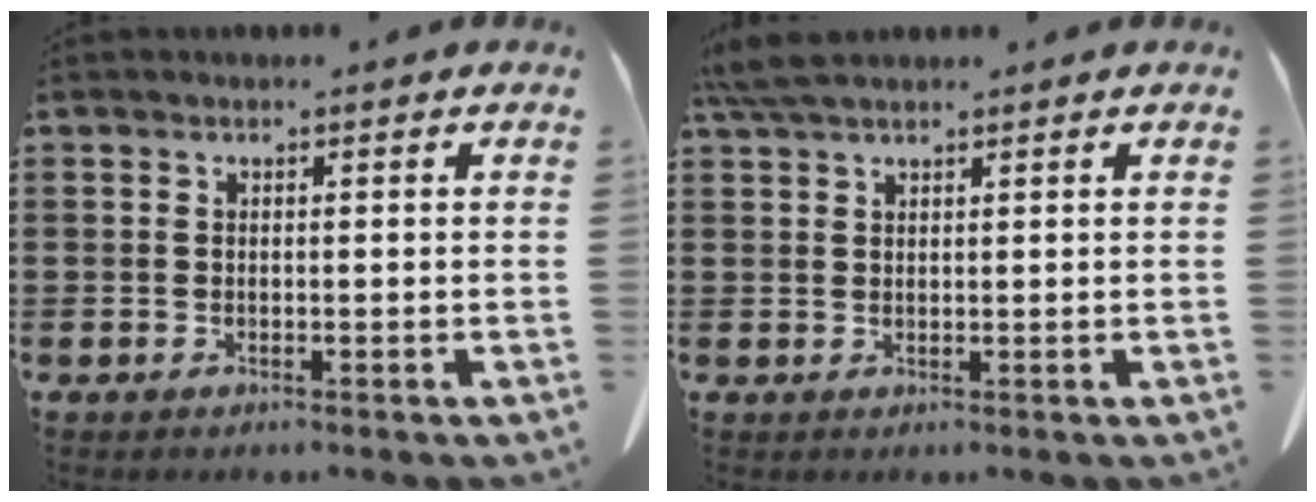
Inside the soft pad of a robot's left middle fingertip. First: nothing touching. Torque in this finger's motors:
{"motor_torque": [0.50, 0.42, 0.07, 0.02]}